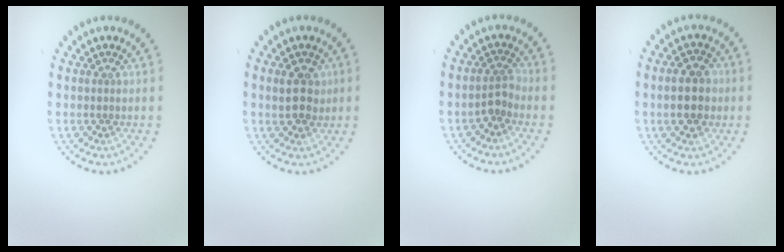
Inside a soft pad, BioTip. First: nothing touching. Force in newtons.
{"total": 2.8, "press": 2.8, "slide": 0.4}
{"total": 1.7, "press": 1.3, "slide": 1.1}
{"total": 3.6, "press": 3.6, "slide": 0.1}